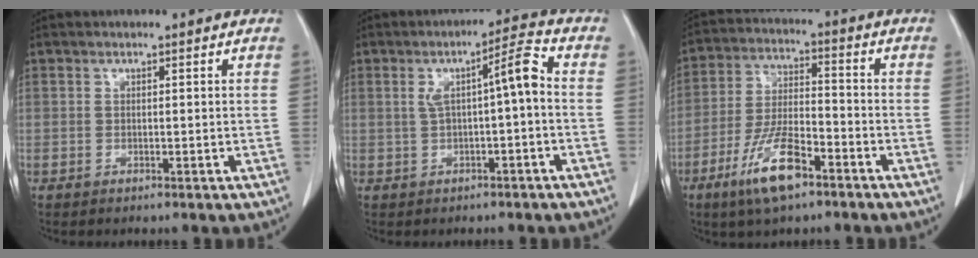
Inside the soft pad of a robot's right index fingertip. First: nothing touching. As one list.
[{"total": 6.1, "force": [0.1, 0.4, 6.1], "torque": [-0.098, 0.023, 0.003]}, {"total": 10.9, "force": [-6.5, 2.9, 8.3], "torque": [-0.167, -0.008, -0.120]}]